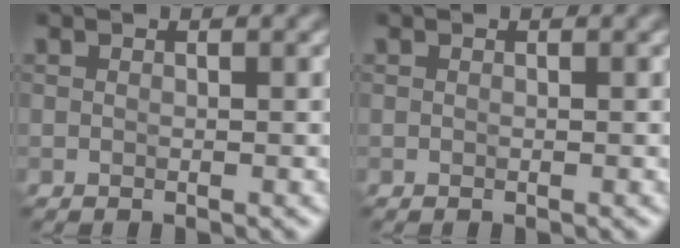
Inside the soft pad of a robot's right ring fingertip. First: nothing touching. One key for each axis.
{"total": 0.0}